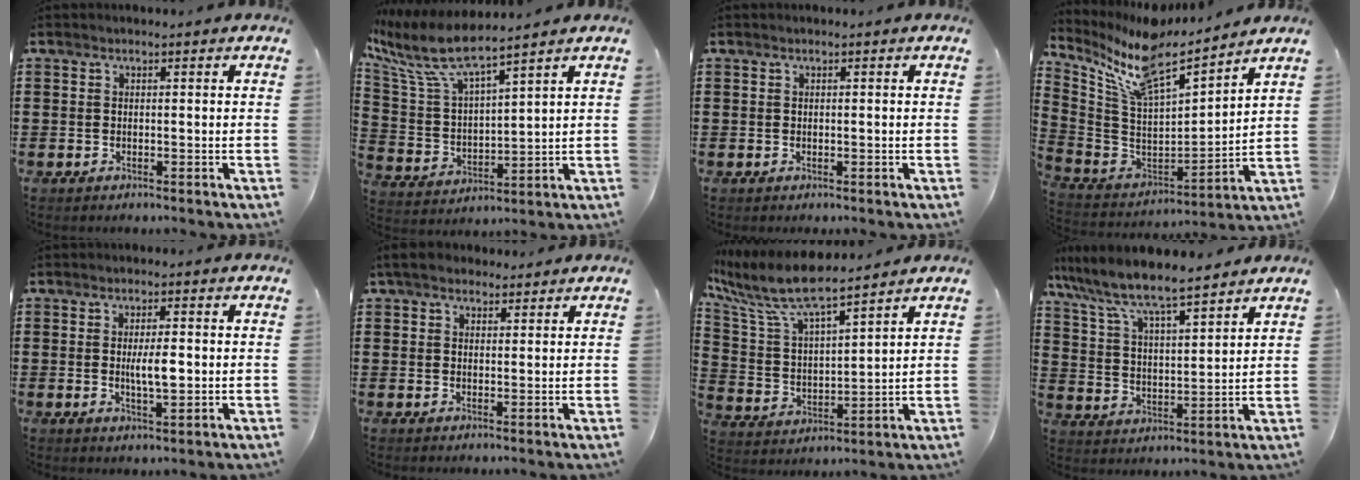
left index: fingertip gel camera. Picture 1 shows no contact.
{"total": 8.6, "force": [7.0, 1.1, 5.0], "torque": [-0.135, -0.041, 0.116]}
{"total": 0.0}
{"total": 10.5, "force": [8.3, 2.3, 6.0], "torque": [-0.151, -0.049, 0.141]}
{"total": 4.6, "force": [0.1, 1.3, 4.4], "torque": [-0.072, -0.003, -0.002]}
{"total": 3.8, "force": [3.1, 1.8, 1.3], "torque": [-0.036, 0.004, 0.059]}
{"total": 9.4, "force": [8.0, 1.1, 4.7], "torque": [-0.134, -0.043, 0.133]}
{"total": 7.1, "force": [6.5, 0.5, 2.7], "torque": [-0.082, -0.039, 0.109]}